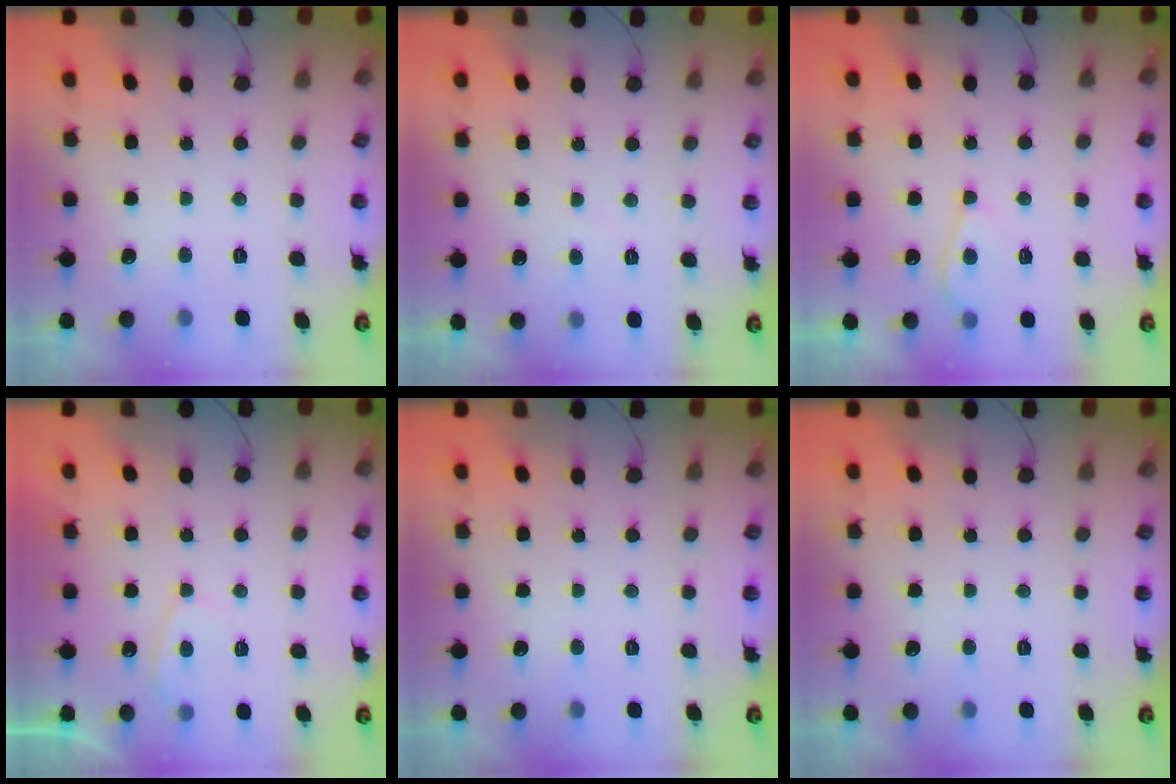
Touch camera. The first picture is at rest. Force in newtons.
{"total": 2.1, "press": 2.1, "slide": 0.2}
{"total": 3.6, "press": 3.6, "slide": 0.4}
{"total": 2.2, "press": 2.2, "slide": 0.5}
{"total": 0.0}
{"total": 0.0}